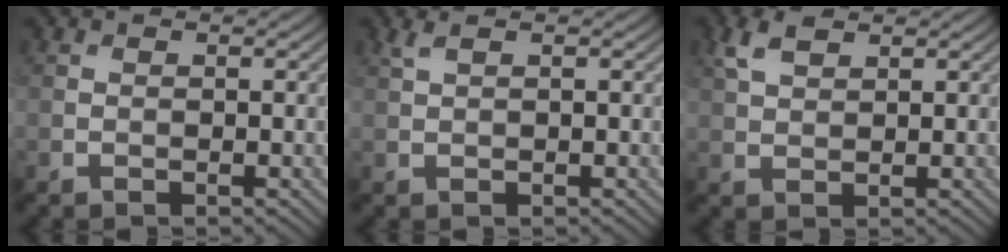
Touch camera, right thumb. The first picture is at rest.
{"total": 1.4, "force": [0.8, 0.3, 1.1], "torque": [-0.030, 0.007, 0.018]}
{"total": 3.5, "force": [2.1, 1.7, 2.3], "torque": [-0.061, 0.008, 0.043]}